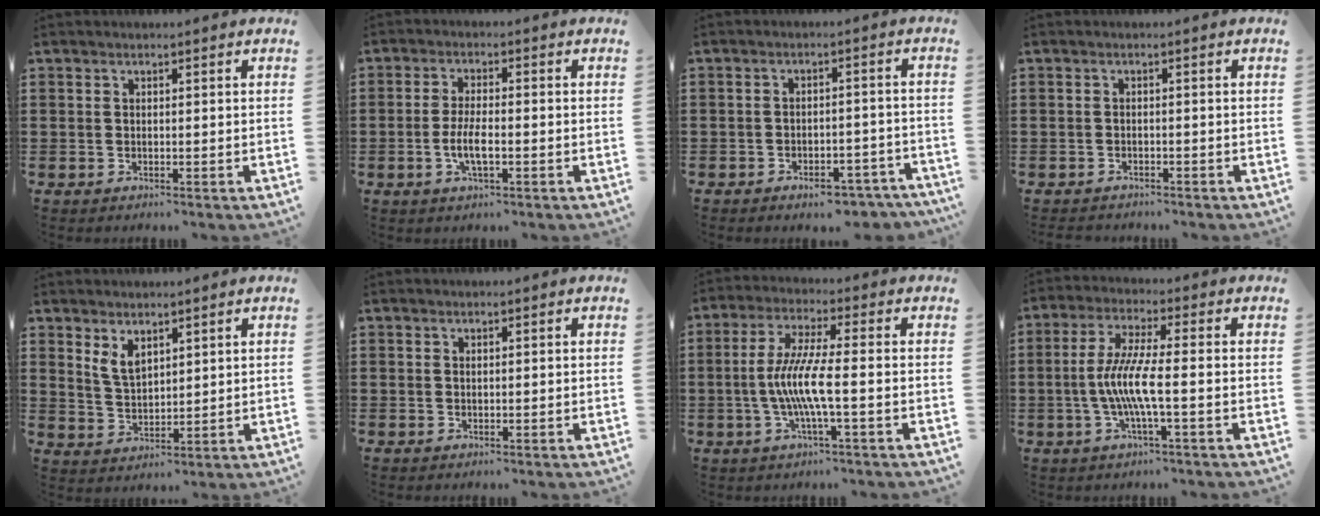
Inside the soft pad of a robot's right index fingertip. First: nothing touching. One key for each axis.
{"total": 4.6, "fx": -1.3, "fy": 1.2, "fz": 4.2, "tx": -0.091, "ty": -0.004, "tz": -0.030}
{"total": 4.1, "fx": -3.8, "fy": 0.8, "fz": 1.1, "tx": -0.017, "ty": 0.009, "tz": -0.075}
{"total": 1.1, "fx": -1.0, "fy": 0.3, "fz": 0.0, "tx": -0.005, "ty": 0.001, "tz": -0.022}
{"total": 3.9, "fx": 2.5, "fy": 1.9, "fz": 2.3, "tx": -0.052, "ty": 0.002, "tz": 0.047}
{"total": 0.0}
{"total": 7.7, "fx": -1.7, "fy": 0.3, "fz": 7.5, "tx": -0.160, "ty": -0.016, "tz": -0.041}
{"total": 7.3, "fx": -1.6, "fy": 0.4, "fz": 7.1, "tx": -0.153, "ty": -0.015, "tz": -0.039}